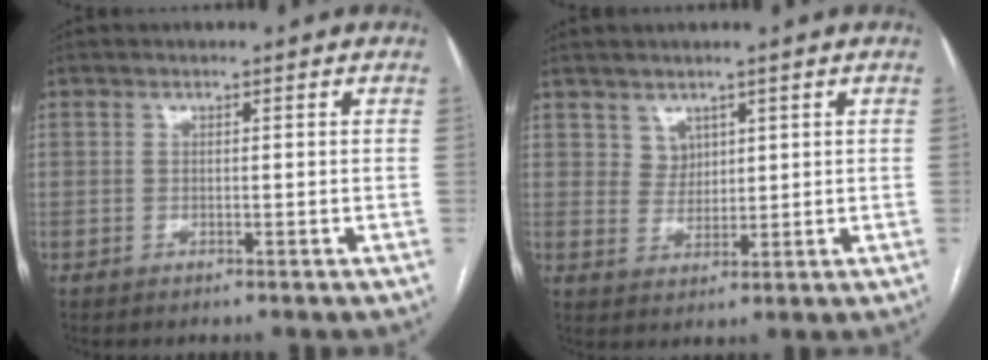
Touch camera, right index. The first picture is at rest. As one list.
[{"total": 1.6, "force": [1.2, 1.0, 0.3], "torque": [0.001, -0.001, 0.023]}]